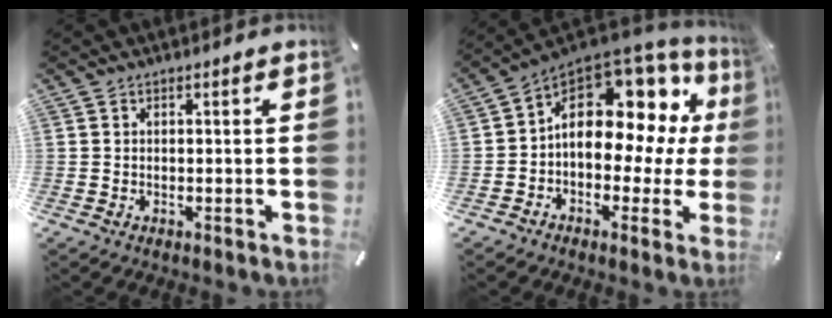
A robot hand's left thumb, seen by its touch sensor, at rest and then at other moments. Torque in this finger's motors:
{"motor_torque": [0.73, 1.61, 1.18, -0.61, 0.38]}